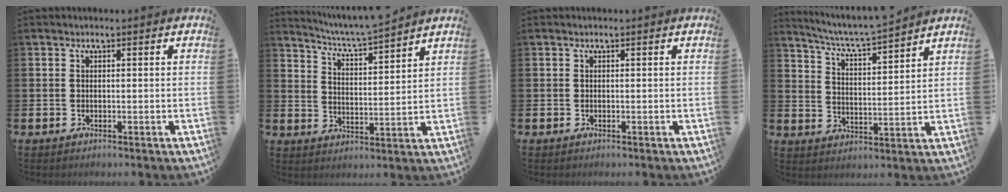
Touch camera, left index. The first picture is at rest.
{"total": 5.6, "force": [5.5, -0.4, 1.0], "torque": [-0.040, -0.041, 0.094]}
{"total": 0.0}
{"total": 5.7, "force": [5.5, -0.3, 1.4], "torque": [-0.049, -0.045, 0.092]}